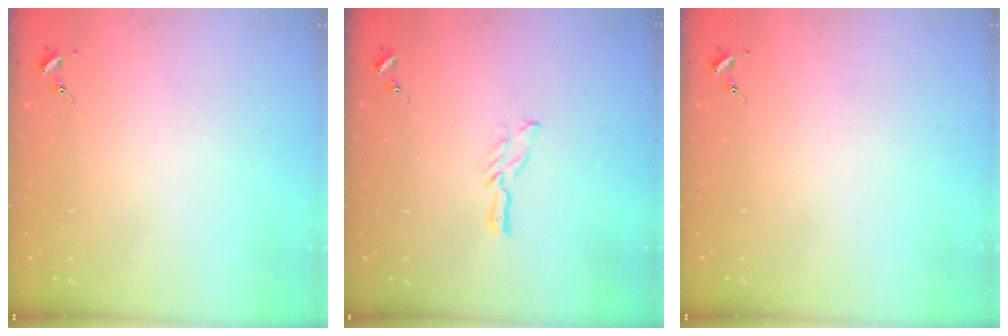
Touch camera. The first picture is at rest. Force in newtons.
{"total": 6.2, "press": 6.2, "slide": 0.5}
{"total": 0.0}